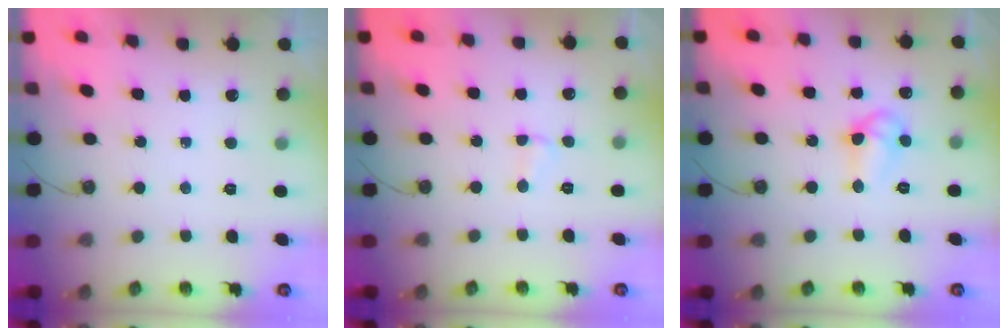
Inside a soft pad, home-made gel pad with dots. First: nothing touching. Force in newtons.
{"total": 1.8, "press": 1.7, "slide": 0.4}
{"total": 8.5, "press": 8.5, "slide": 0.6}